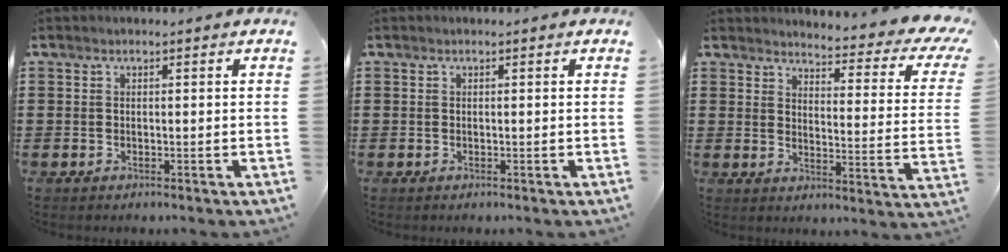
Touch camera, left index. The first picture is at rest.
{"total": 0.0}
{"total": 4.3, "force": [3.6, 0.3, 2.2], "torque": [-0.038, -0.039, 0.051]}